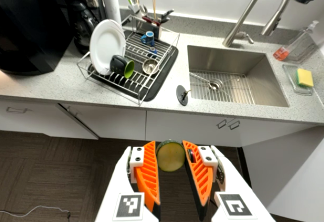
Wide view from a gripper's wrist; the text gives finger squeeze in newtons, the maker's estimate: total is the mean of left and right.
{"total": 8.2, "left": 8.4, "right": 8.0}